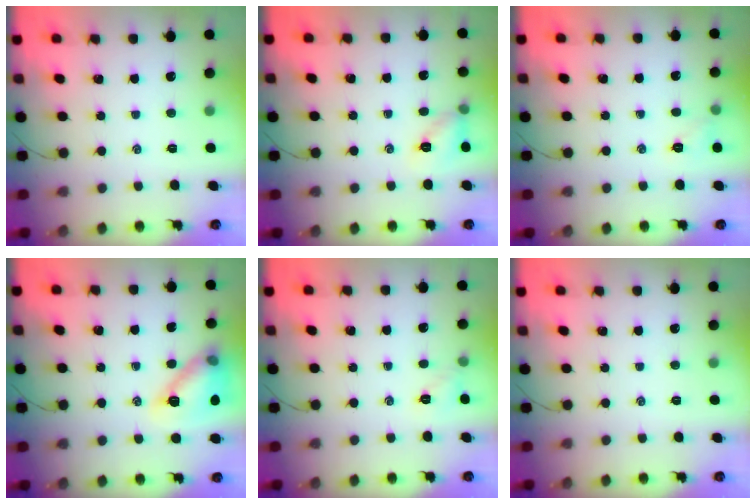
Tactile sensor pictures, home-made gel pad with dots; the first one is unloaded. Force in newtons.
{"total": 8.1, "press": 8.0, "slide": 1.1}
{"total": 6.2, "press": 6.0, "slide": 1.3}
{"total": 13.6, "press": 13.6, "slide": 0.7}
{"total": 5.9, "press": 5.6, "slide": 1.6}
{"total": 0.0}